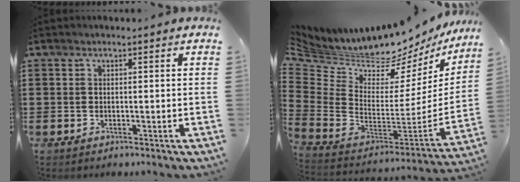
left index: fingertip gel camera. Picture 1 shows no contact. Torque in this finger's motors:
{"motor_torque": [0.96, -1.18, 0.11, 0.00]}